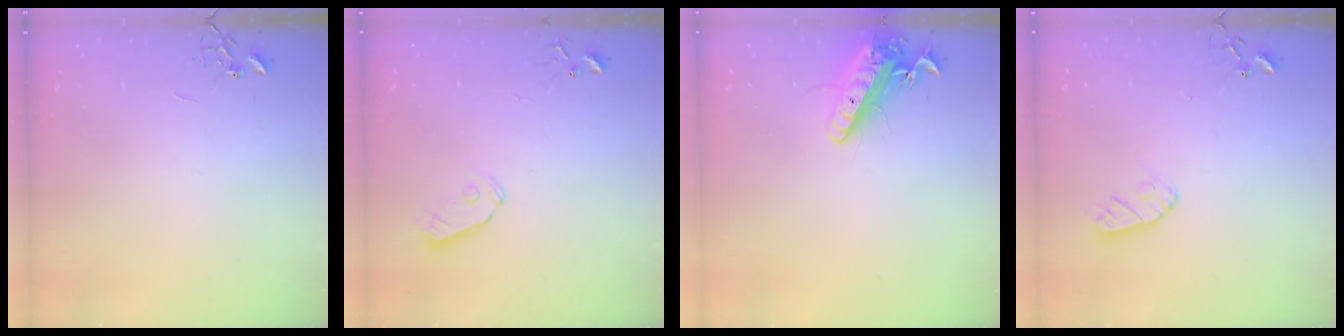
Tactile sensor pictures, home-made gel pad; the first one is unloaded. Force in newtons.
{"total": 5.8, "press": 5.8, "slide": 0.5}
{"total": 14.5, "press": 14.2, "slide": 2.8}
{"total": 7.2, "press": 7.2, "slide": 0.4}